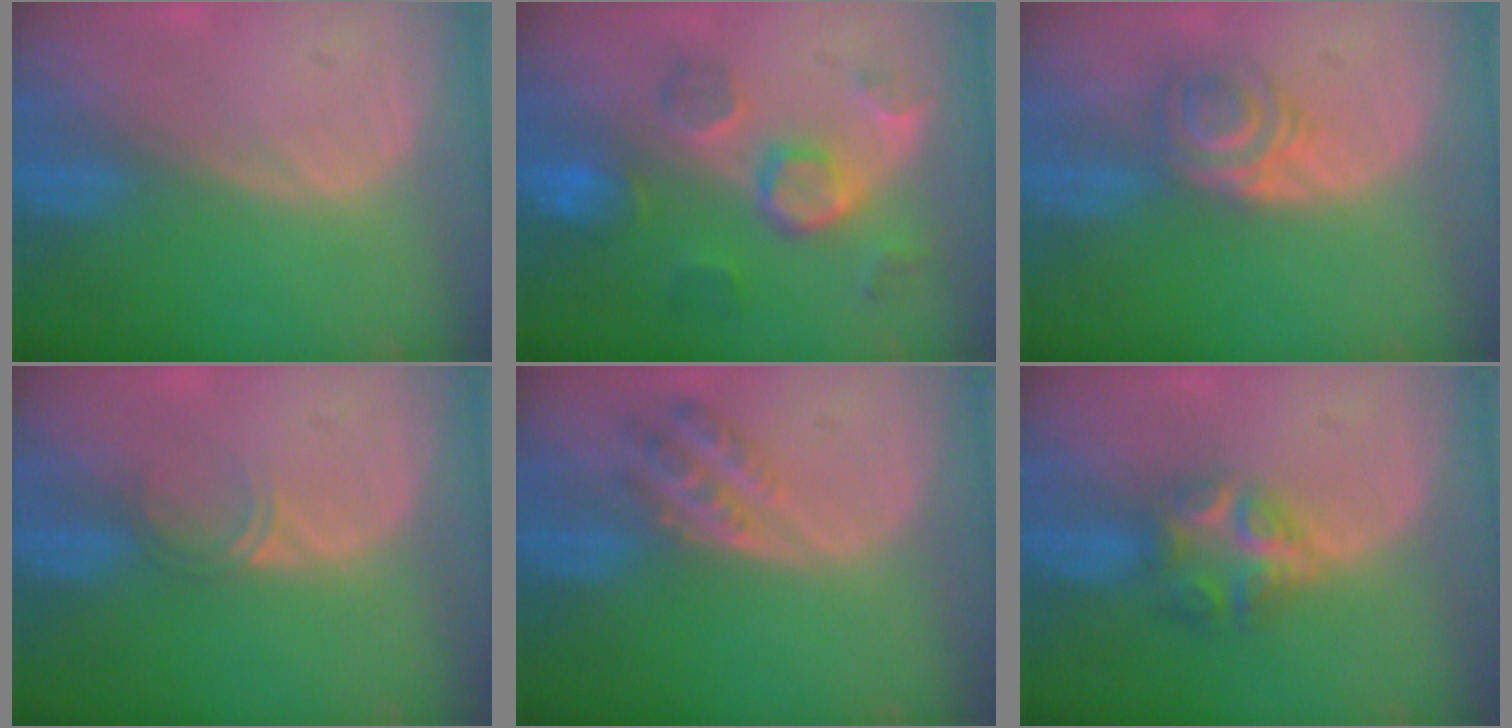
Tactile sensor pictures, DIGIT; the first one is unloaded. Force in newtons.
{"total": 8.7, "press": 7.9, "slide": 3.7}
{"total": 5.8, "press": 4.9, "slide": 3.2}
{"total": 1.8, "press": 1.5, "slide": 1.1}
{"total": 4.4, "press": 4.2, "slide": 1.3}
{"total": 6.1, "press": 5.4, "slide": 2.8}